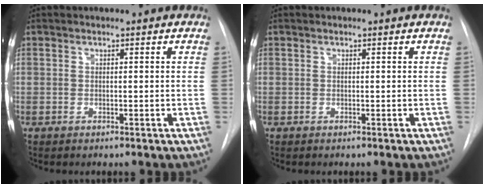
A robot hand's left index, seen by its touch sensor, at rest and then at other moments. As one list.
[{"total": 0.0}]